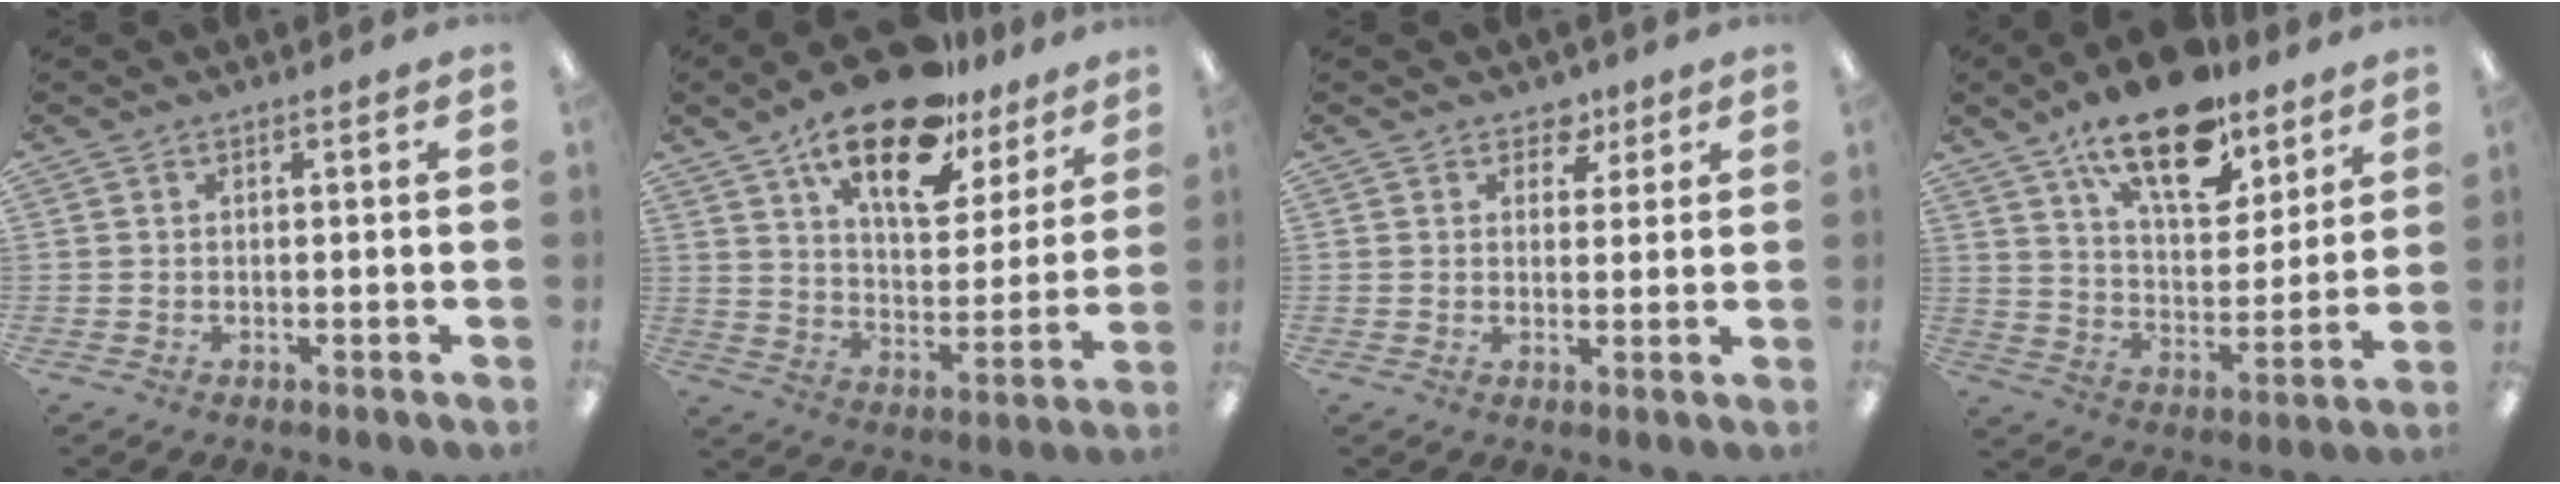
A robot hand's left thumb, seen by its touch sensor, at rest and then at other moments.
{"total": 20.9, "force": [14.0, 8.9, 12.7], "torque": [-0.198, -0.078, 0.239]}
{"total": 4.5, "force": [2.8, 3.1, 1.4], "torque": [-0.005, -0.011, 0.047]}
{"total": 19.4, "force": [13.7, 8.4, 11.0], "torque": [-0.176, -0.075, 0.233]}